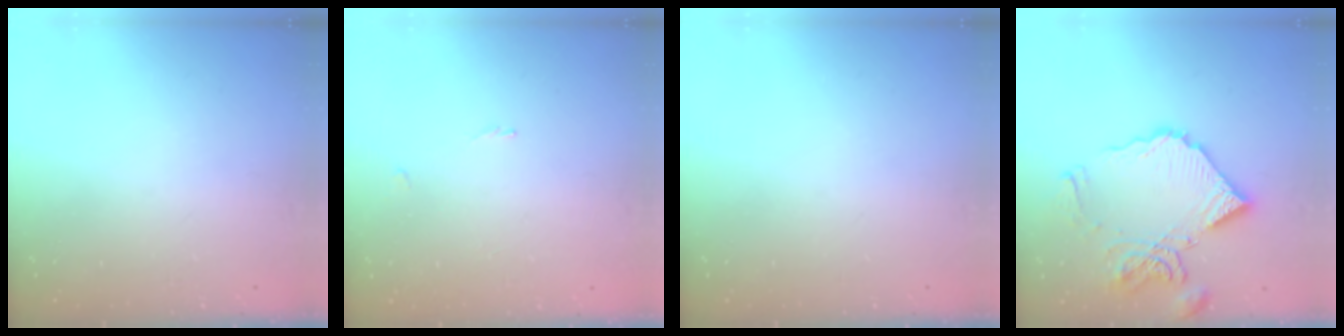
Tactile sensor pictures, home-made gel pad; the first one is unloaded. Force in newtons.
{"total": 0.7, "press": 0.5, "slide": 0.4}
{"total": 0.0}
{"total": 17.2, "press": 17.1, "slide": 2.0}